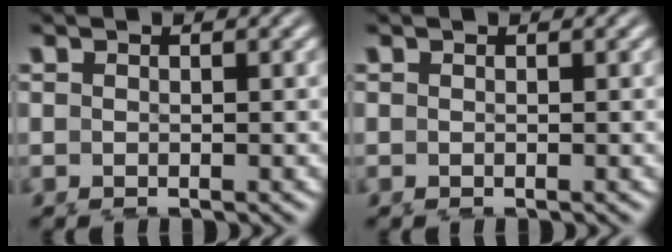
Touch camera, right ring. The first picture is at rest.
{"total": 0.0}